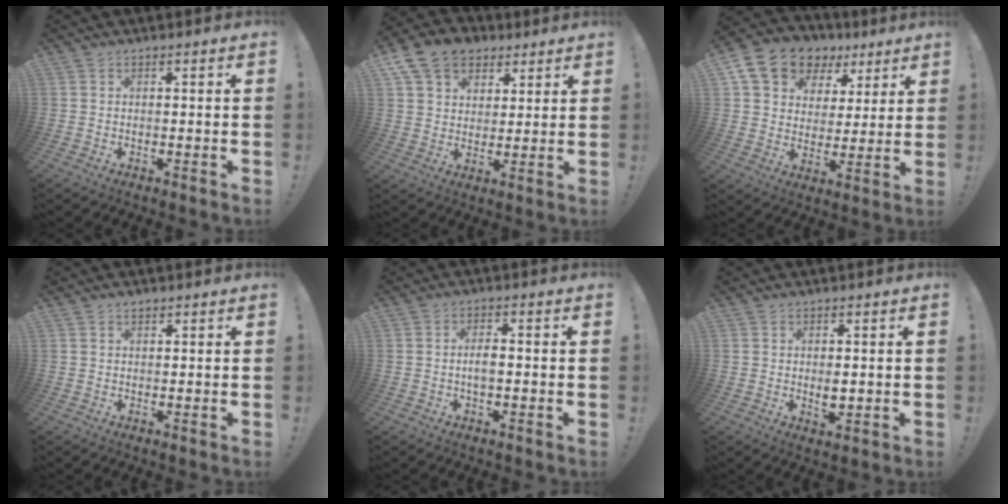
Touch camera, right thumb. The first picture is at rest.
{"total": 13.5, "force": [7.3, 10.0, 5.3], "torque": [-0.083, -0.033, 0.143]}
{"total": 14.5, "force": [8.7, 10.0, 5.9], "torque": [-0.098, -0.050, 0.167]}
{"total": 1.0, "force": [0.8, 0.5, 0.3], "torque": [-0.004, -0.002, 0.016]}
{"total": 3.6, "force": [-0.8, 1.3, 3.3], "torque": [-0.068, 0.007, -0.018]}
{"total": 3.2, "force": [0.3, 1.7, 2.7], "torque": [-0.030, -0.005, 0.004]}